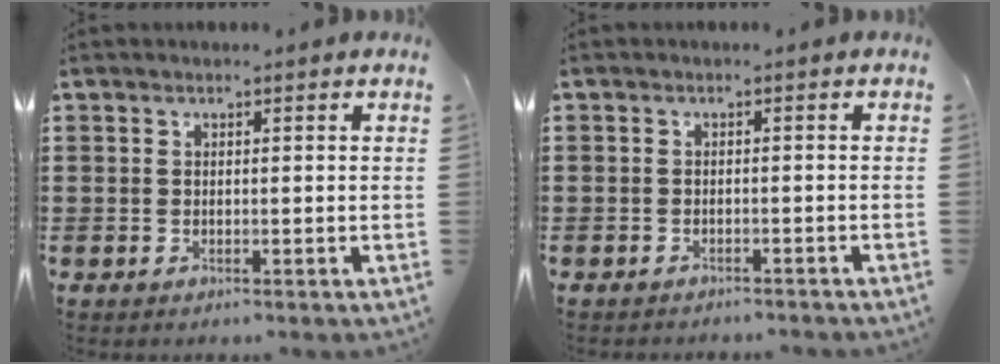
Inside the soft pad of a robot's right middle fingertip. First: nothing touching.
{"total": 1.2, "force": [-1.2, 0.2, -0.2], "torque": [-0.001, 0.002, -0.026]}